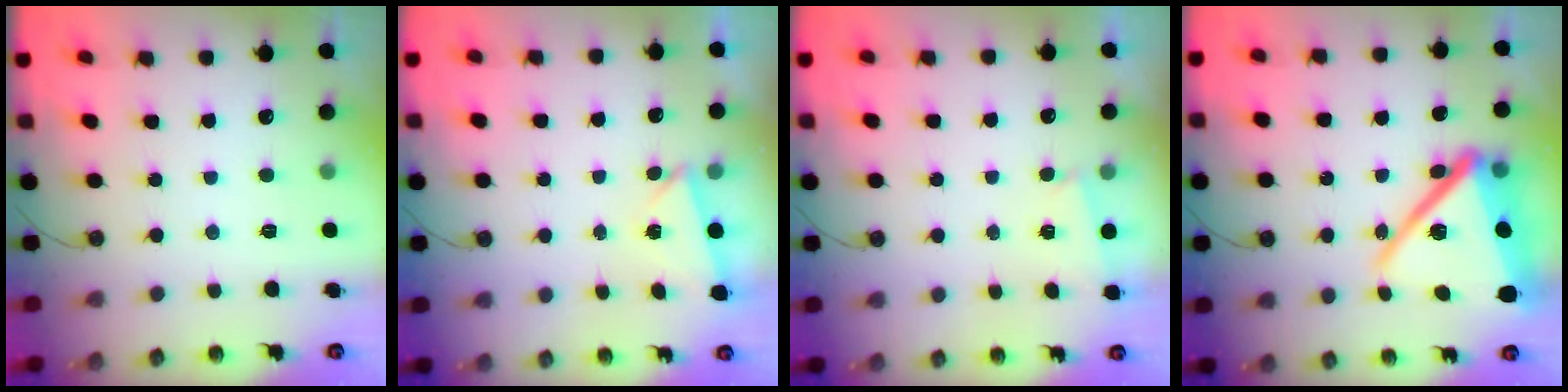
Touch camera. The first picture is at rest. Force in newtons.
{"total": 1.9, "press": 1.4, "slide": 1.4}
{"total": 1.0, "press": 1.0, "slide": 0.3}
{"total": 22.8, "press": 22.8, "slide": 1.8}